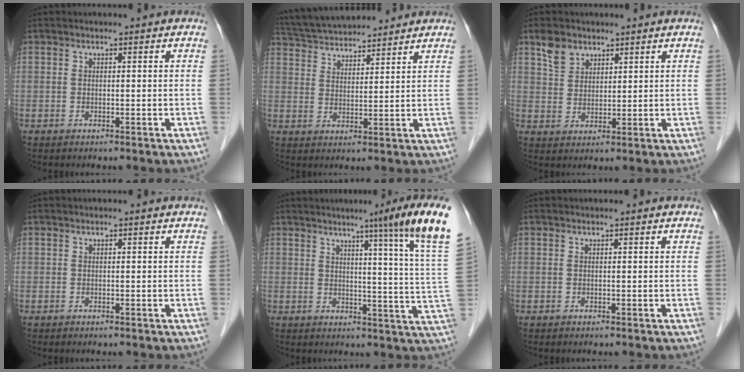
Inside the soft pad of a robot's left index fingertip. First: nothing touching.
{"total": 12.7, "force": [12.0, 2.1, 3.7], "torque": [-0.074, 0.037, 0.203]}
{"total": 4.2, "force": [3.0, 2.6, 1.2], "torque": [-0.031, 0.011, 0.066]}
{"total": 0.0}
{"total": 13.5, "force": [8.8, -2.6, 10.0], "torque": [-0.130, -0.029, 0.093]}
{"total": 0.0}